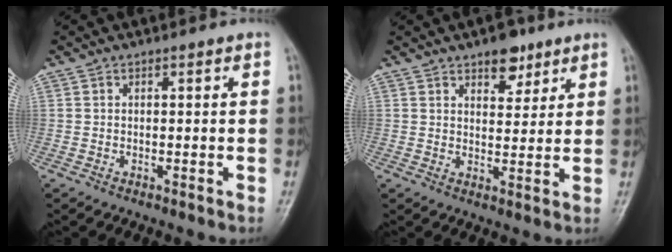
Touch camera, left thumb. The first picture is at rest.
{"total": 5.8, "force": [3.8, 3.0, 3.1], "torque": [-0.017, -0.021, 0.056]}